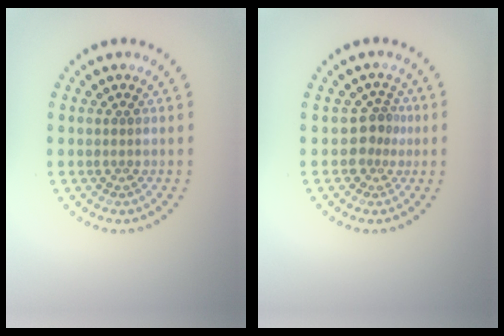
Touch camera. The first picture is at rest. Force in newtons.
{"total": 2.3, "press": 1.7, "slide": 1.5}